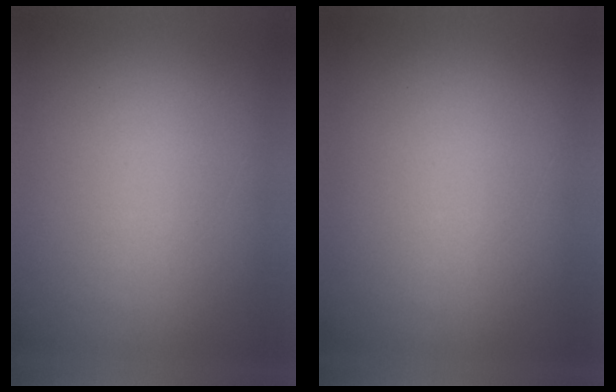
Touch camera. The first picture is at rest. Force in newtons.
{"total": 0.0}